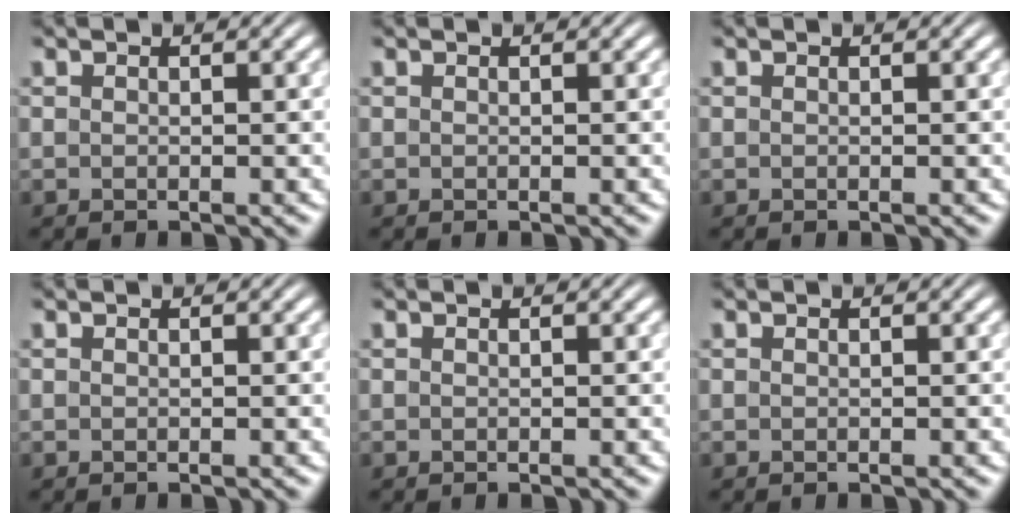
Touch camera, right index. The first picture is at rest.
{"total": 0.0}
{"total": 0.0}
{"total": 0.0}
{"total": 0.0}
{"total": 0.0}